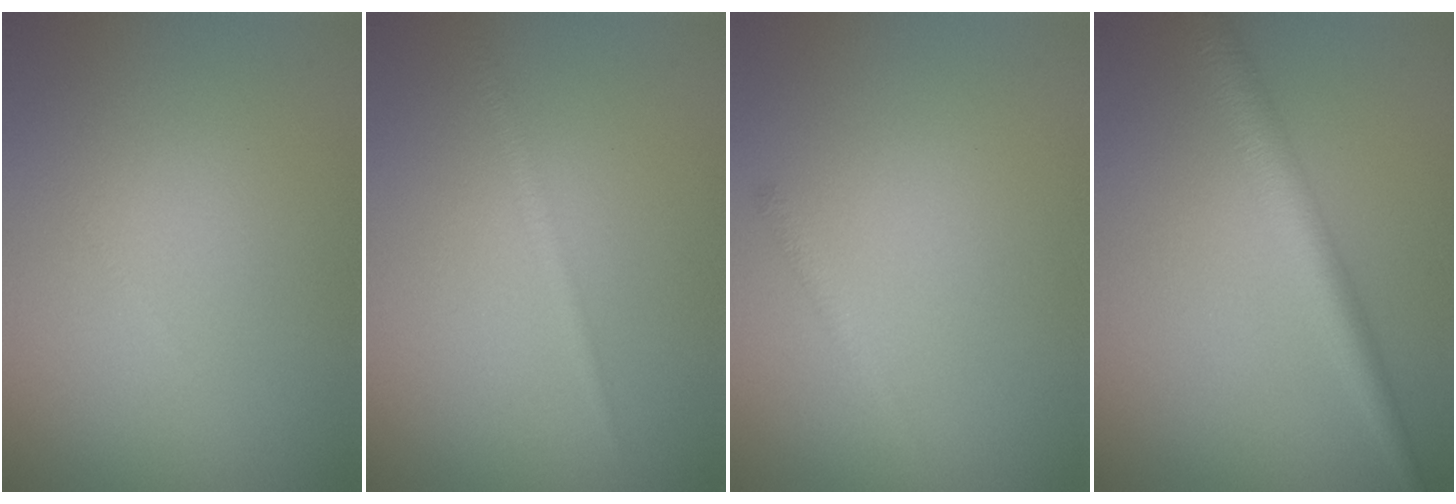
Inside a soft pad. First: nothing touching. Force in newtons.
{"total": 1.2, "press": 1.2, "slide": 0.1}
{"total": 0.8, "press": 0.8, "slide": 0.0}
{"total": 3.4, "press": 3.4, "slide": 0.1}